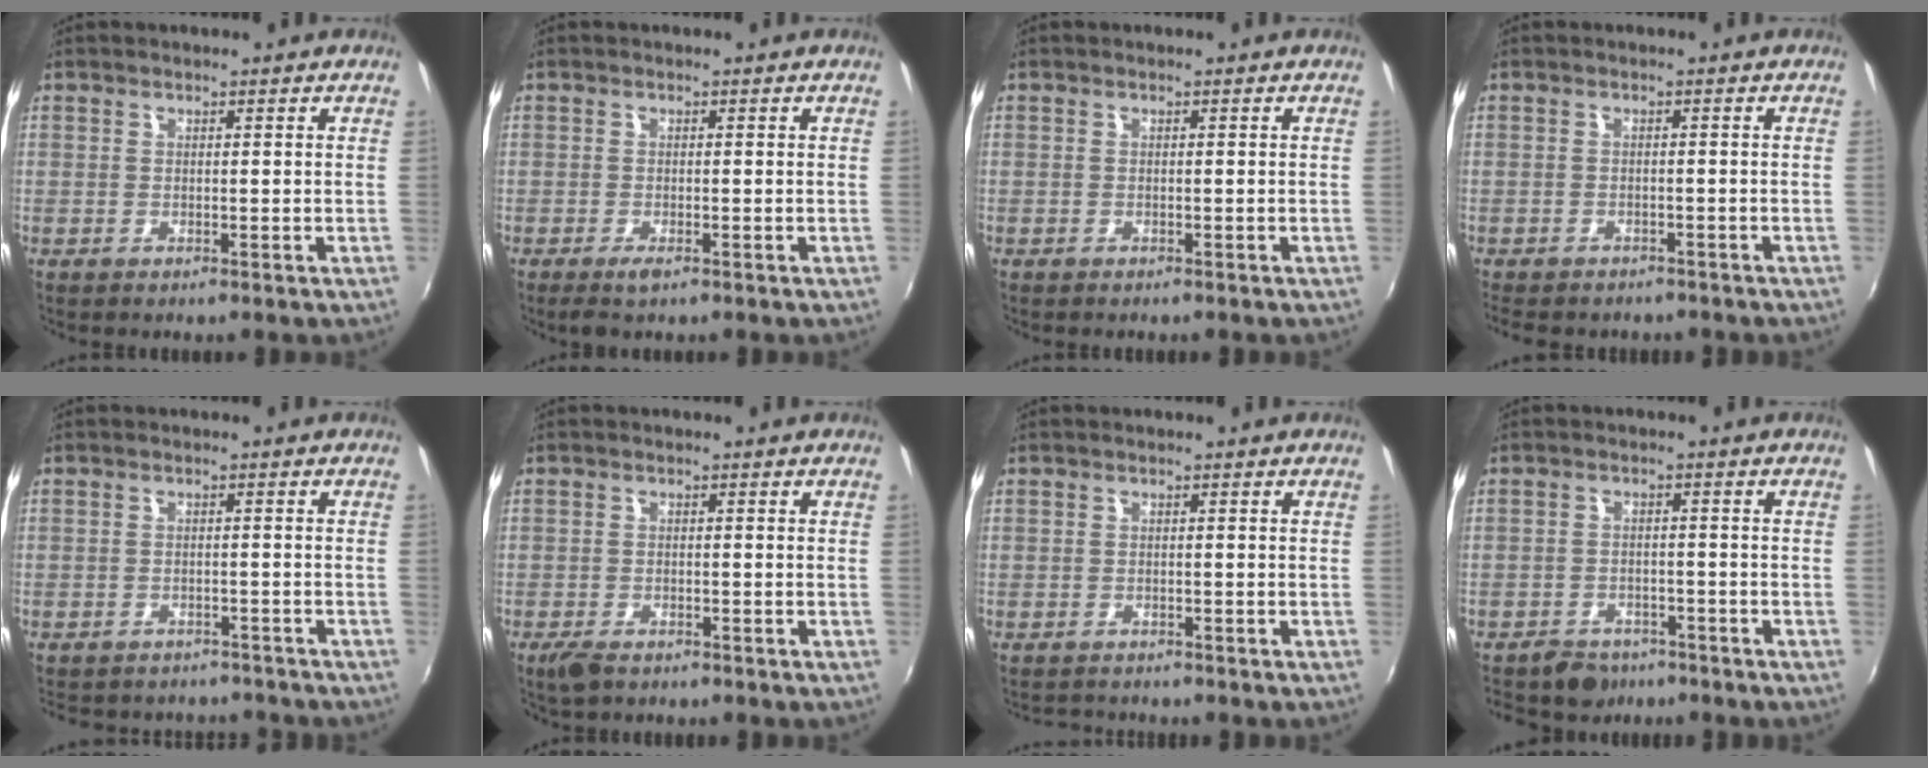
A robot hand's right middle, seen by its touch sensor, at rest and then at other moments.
{"total": 1.9, "force": [-1.3, 0.4, 1.4], "torque": [-0.029, -0.007, -0.023]}
{"total": 0.6, "force": [-0.6, 0.1, 0.2], "torque": [-0.005, -0.001, -0.009]}
{"total": 6.9, "force": [-5.8, 2.5, 2.7], "torque": [-0.065, -0.021, -0.080]}
{"total": 9.9, "force": [-8.7, 3.7, 2.9], "torque": [-0.072, -0.007, -0.113]}
{"total": 3.3, "force": [-2.5, 1.5, 1.7], "torque": [-0.043, -0.010, -0.046]}
{"total": 2.0, "force": [-1.9, 0.6, 0.0], "torque": [-0.007, -0.002, -0.032]}
{"total": 5.6, "force": [-4.6, 3.2, 0.7], "torque": [-0.030, 0.007, -0.071]}